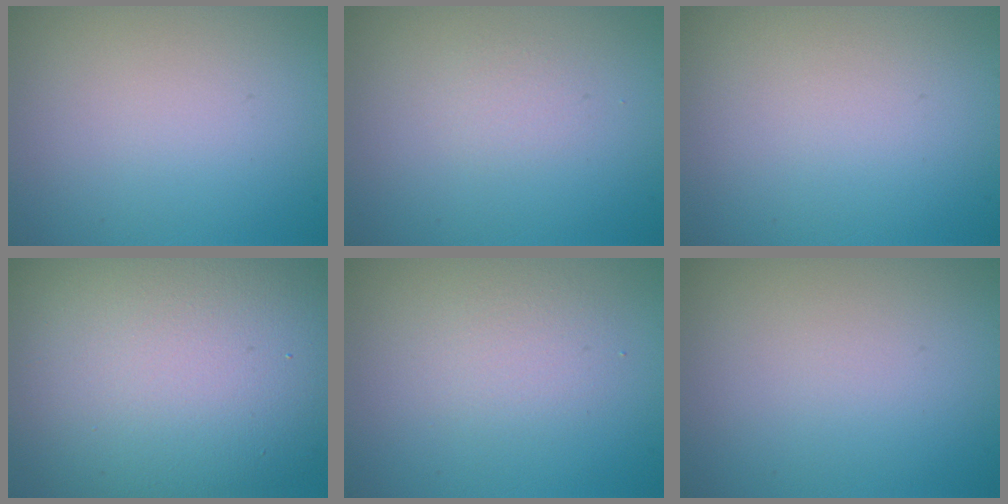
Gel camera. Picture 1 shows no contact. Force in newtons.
{"total": 0.7, "press": 0.7, "slide": 0.0}
{"total": 0.0}
{"total": 16.6, "press": 16.5, "slide": 1.5}
{"total": 2.0, "press": 2.0, "slide": 0.1}
{"total": 1.6, "press": 1.6, "slide": 0.0}